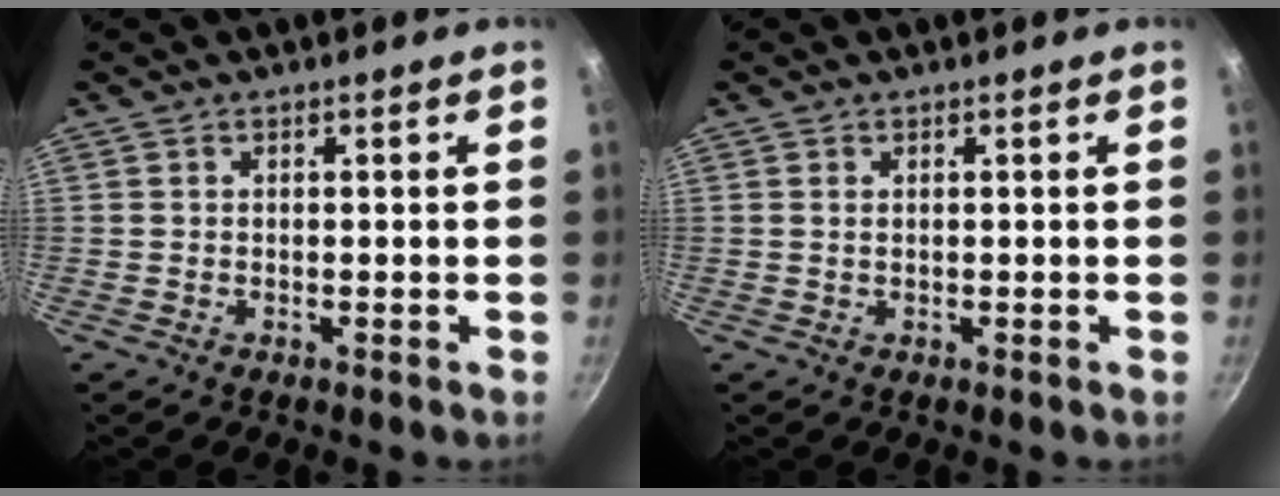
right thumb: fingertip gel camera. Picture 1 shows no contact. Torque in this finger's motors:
{"motor_torque": [-0.22, 0.03, -0.45, 0.06, -0.02]}